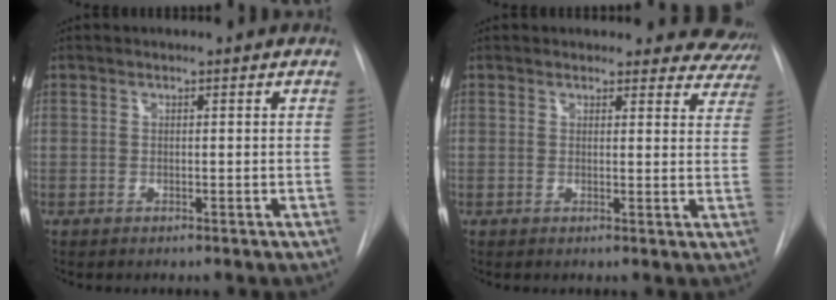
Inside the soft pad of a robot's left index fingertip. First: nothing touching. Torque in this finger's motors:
{"motor_torque": [0.38, -0.47, 0.01, -0.01]}